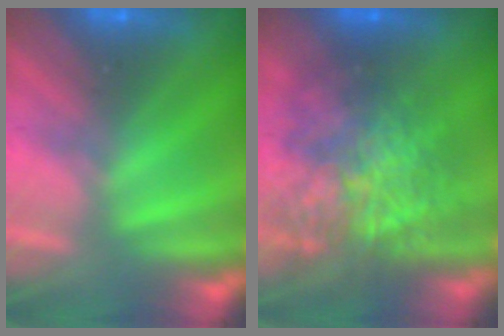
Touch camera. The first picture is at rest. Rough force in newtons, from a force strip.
{"total": 7.1}